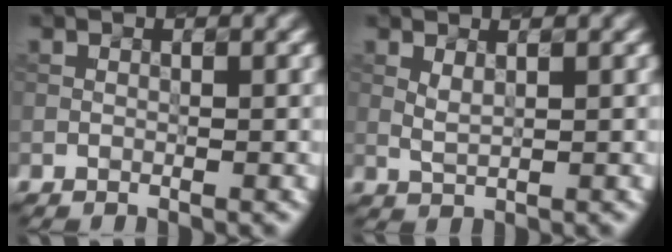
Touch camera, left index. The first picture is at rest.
{"total": 0.7, "force": [0.6, 0.1, 0.4], "torque": [-0.017, 0.001, 0.019]}